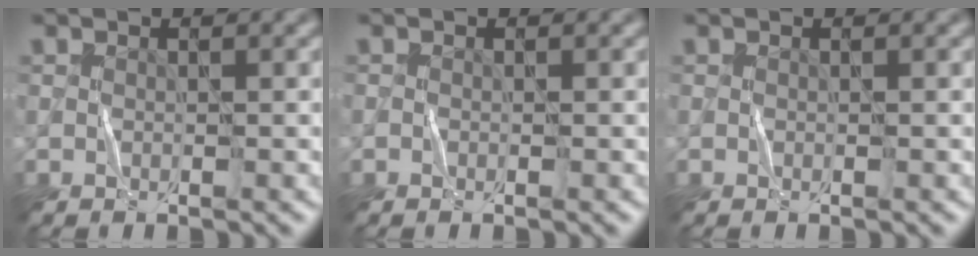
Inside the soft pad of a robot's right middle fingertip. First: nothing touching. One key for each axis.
{"total": 0.0}
{"total": 0.0}